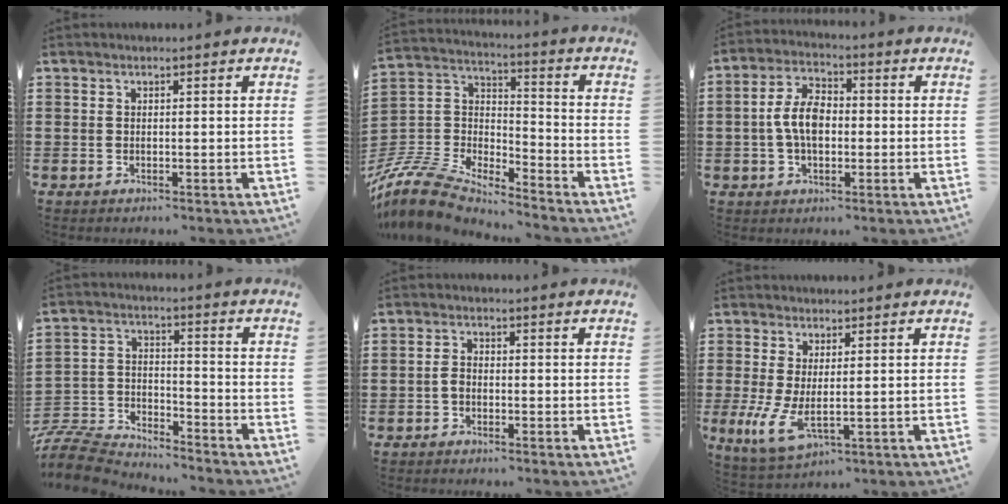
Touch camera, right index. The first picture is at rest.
{"total": 9.5, "force": [-8.7, 2.3, 2.8], "torque": [-0.095, -0.003, -0.184]}
{"total": 6.8, "force": [-0.4, 3.9, 5.6], "torque": [-0.117, 0.010, -0.011]}
{"total": 8.1, "force": [-7.9, 1.6, 1.1], "torque": [-0.039, 0.009, -0.163]}
{"total": 1.6, "force": [-0.8, 0.9, 1.1], "torque": [-0.031, 0.000, -0.019]}
{"total": 5.9, "force": [0.2, 2.1, 5.5], "torque": [-0.129, -0.019, 0.006]}